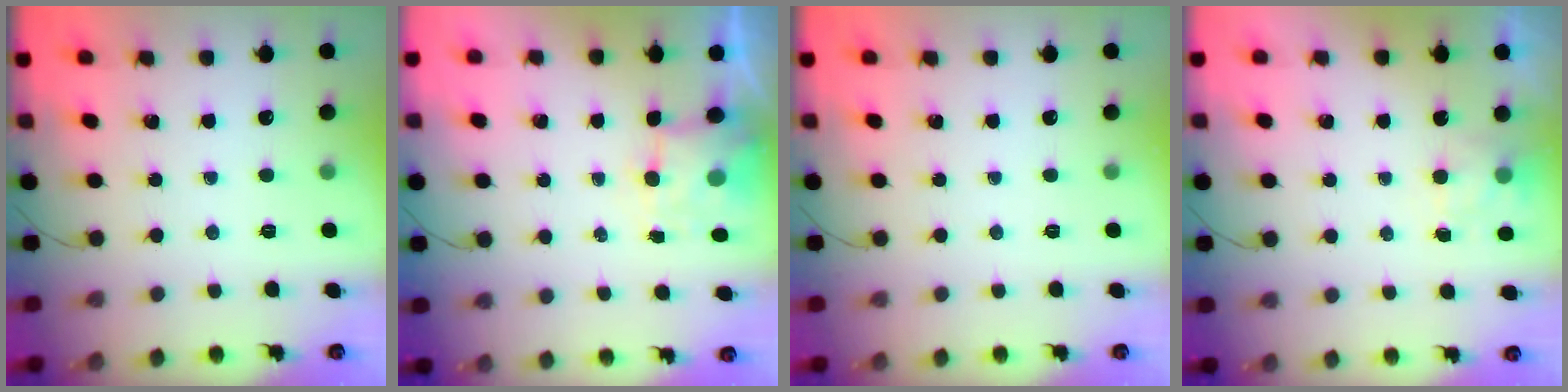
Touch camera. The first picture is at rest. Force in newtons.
{"total": 5.0, "press": 5.0, "slide": 0.5}
{"total": 0.0}
{"total": 3.0, "press": 2.7, "slide": 1.4}